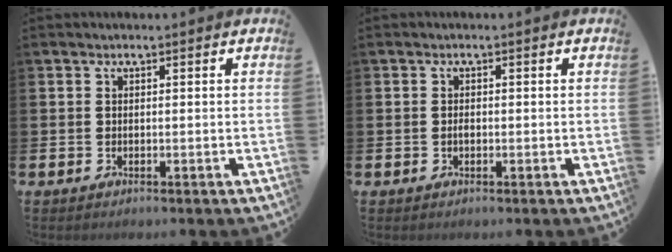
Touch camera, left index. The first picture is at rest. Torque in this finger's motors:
{"motor_torque": [0.39, 0.34, -0.04, 0.04]}